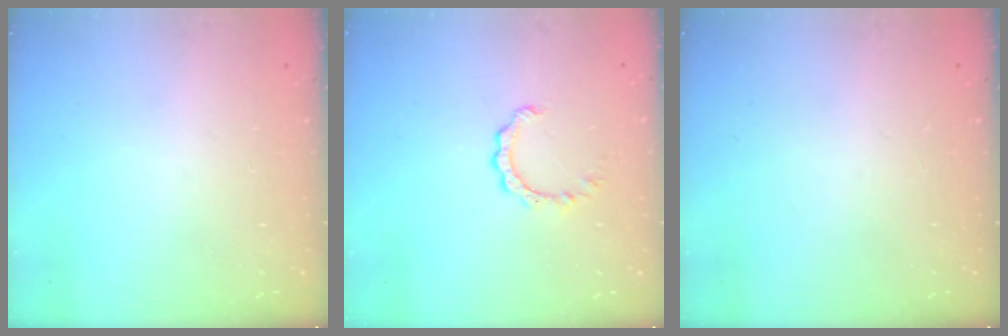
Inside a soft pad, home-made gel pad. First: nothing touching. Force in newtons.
{"total": 3.9, "press": 3.8, "slide": 0.2}
{"total": 0.0}